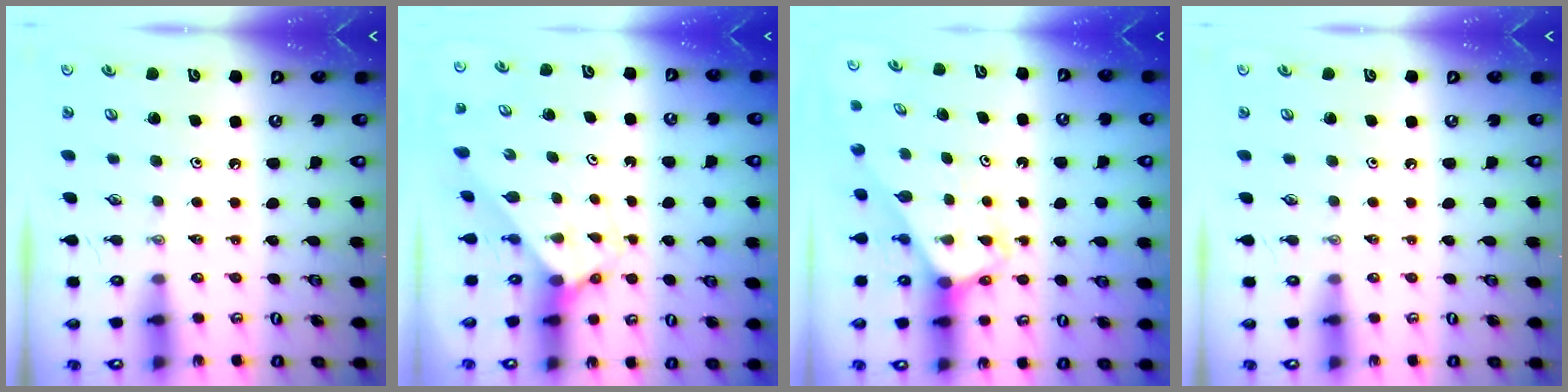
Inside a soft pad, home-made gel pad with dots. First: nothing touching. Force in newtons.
{"total": 2.3, "press": 2.3, "slide": 0.2}
{"total": 2.7, "press": 2.7, "slide": 0.2}
{"total": 0.0}